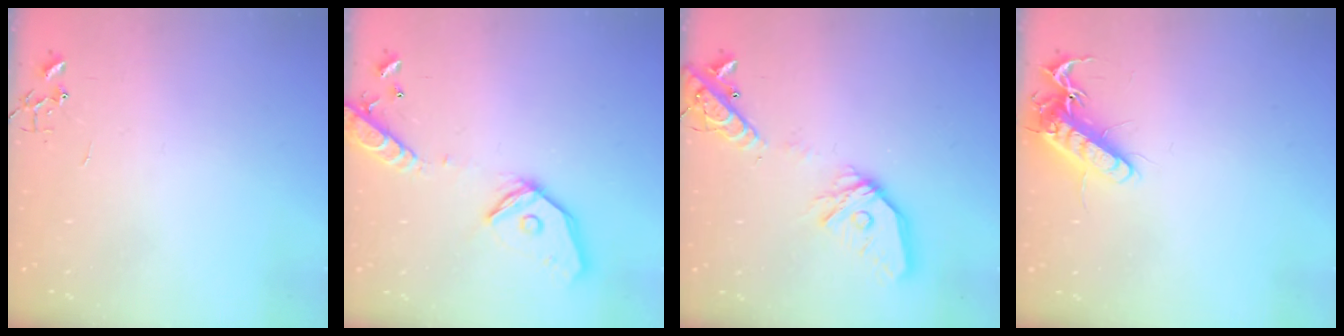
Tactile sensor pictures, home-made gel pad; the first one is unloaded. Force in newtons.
{"total": 16.6, "press": 16.4, "slide": 3.0}
{"total": 18.0, "press": 17.8, "slide": 3.1}
{"total": 13.6, "press": 13.5, "slide": 1.8}